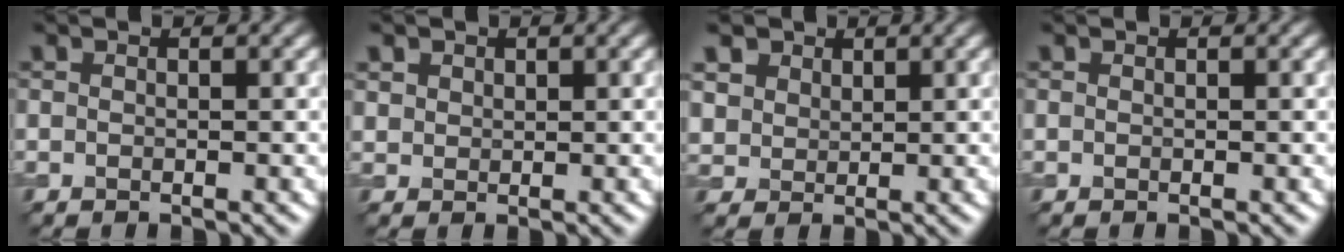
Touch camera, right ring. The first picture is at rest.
{"total": 1.5, "force": [0.9, 1.2, 0.3], "torque": [-0.009, -0.006, 0.024]}
{"total": 4.1, "force": [2.3, 3.0, 1.5], "torque": [-0.061, -0.001, 0.053]}
{"total": 0.0}